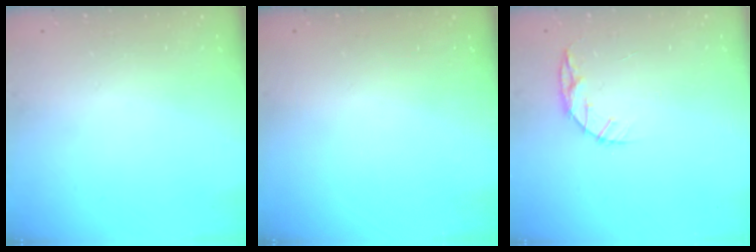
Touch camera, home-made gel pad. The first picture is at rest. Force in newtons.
{"total": 0.0}
{"total": 5.8, "press": 5.8, "slide": 0.6}